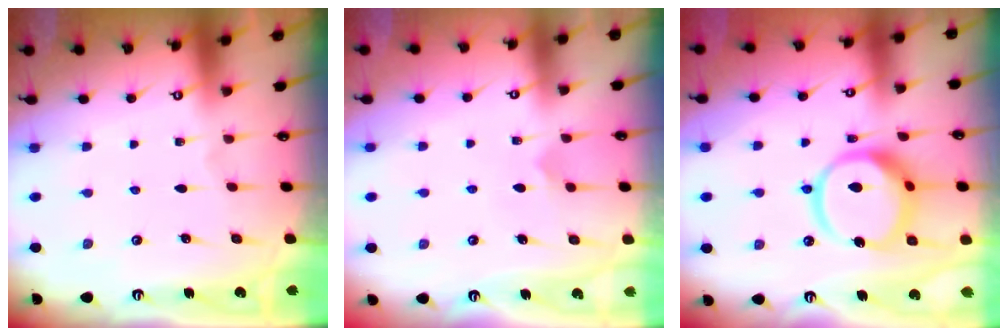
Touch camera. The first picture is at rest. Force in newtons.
{"total": 6.4, "press": 6.3, "slide": 0.6}
{"total": 14.4, "press": 14.3, "slide": 1.8}